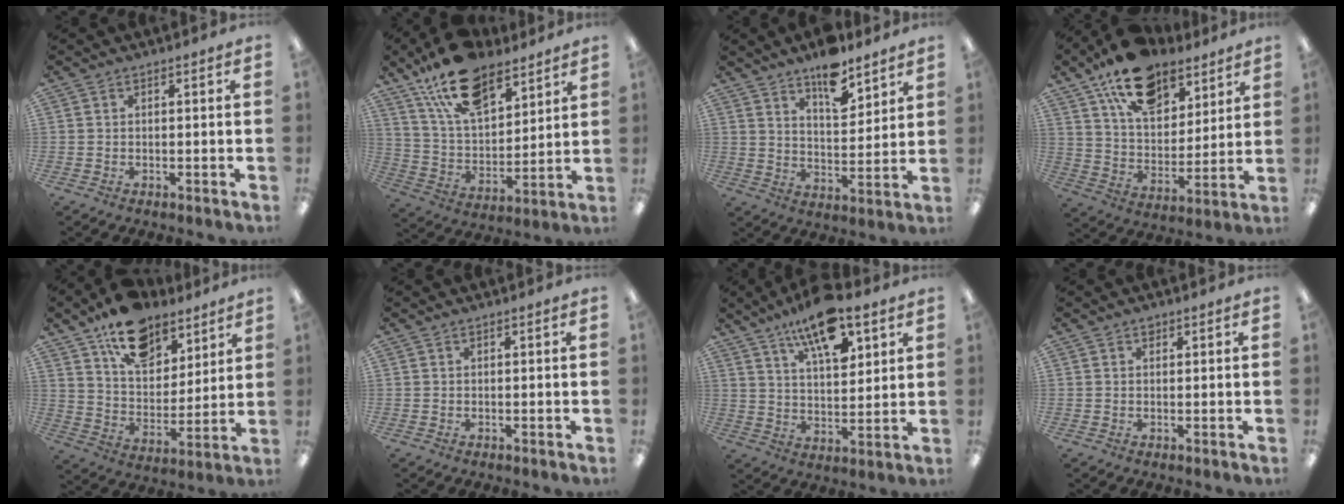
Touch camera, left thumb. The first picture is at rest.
{"total": 18.3, "force": [12.7, 8.8, 9.9], "torque": [-0.184, -0.056, 0.229]}
{"total": 10.7, "force": [8.4, 3.9, 5.3], "torque": [-0.073, -0.055, 0.146]}
{"total": 17.5, "force": [12.2, 9.3, 8.5], "torque": [-0.147, -0.060, 0.222]}
{"total": 15.5, "force": [11.3, 8.5, 6.4], "torque": [-0.102, -0.066, 0.208]}
{"total": 0.0}
{"total": 15.1, "force": [9.9, 5.9, 9.8], "torque": [-0.161, -0.040, 0.167]}
{"total": 1.0, "force": [0.7, 0.6, 0.4], "torque": [-0.002, -0.003, 0.011]}